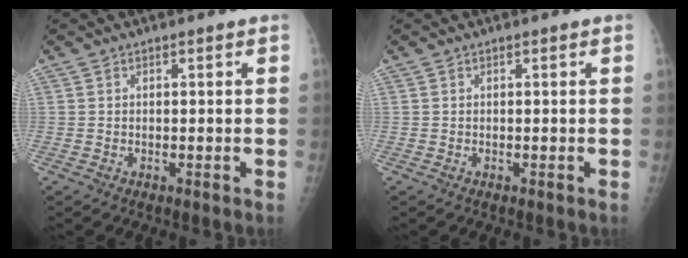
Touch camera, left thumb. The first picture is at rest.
{"total": 0.0}